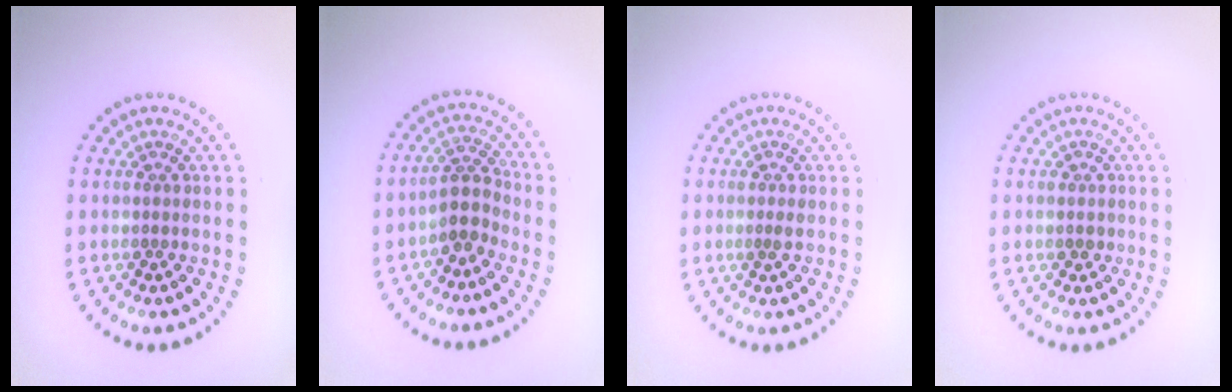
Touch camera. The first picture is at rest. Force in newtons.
{"total": 2.5, "press": 2.0, "slide": 1.6}
{"total": 0.6, "press": 0.6, "slide": 0.3}
{"total": 0.9, "press": 0.8, "slide": 0.5}